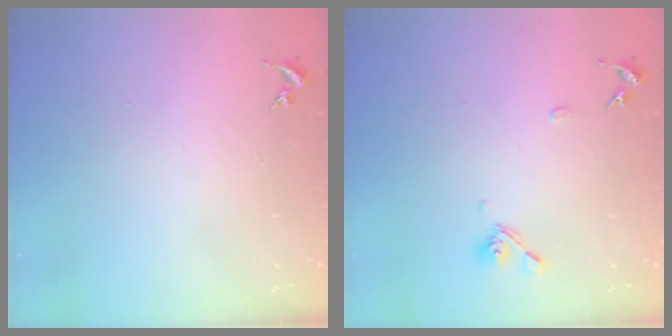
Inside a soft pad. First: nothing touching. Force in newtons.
{"total": 8.6, "press": 8.4, "slide": 1.6}